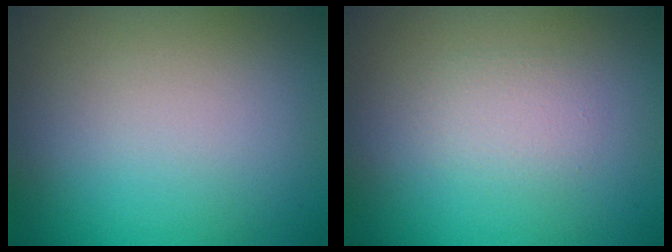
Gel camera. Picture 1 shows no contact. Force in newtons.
{"total": 1.7, "press": 1.7, "slide": 0.1}